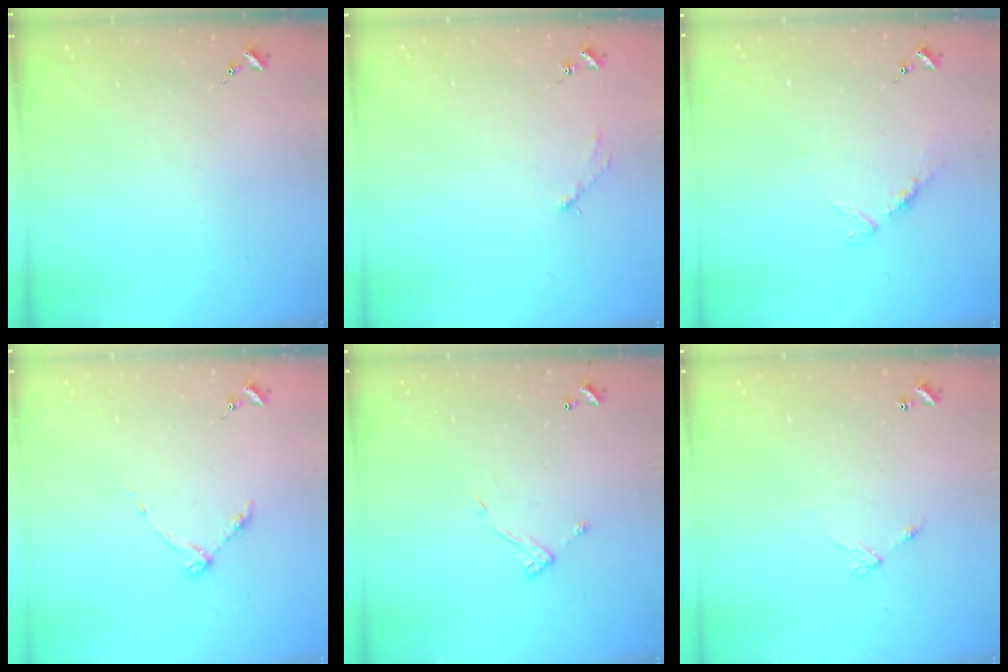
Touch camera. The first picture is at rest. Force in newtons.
{"total": 2.9, "press": 2.9, "slide": 0.4}
{"total": 5.9, "press": 5.9, "slide": 0.5}
{"total": 4.9, "press": 4.8, "slide": 0.7}
{"total": 7.5, "press": 7.4, "slide": 0.4}
{"total": 4.6, "press": 4.6, "slide": 0.5}